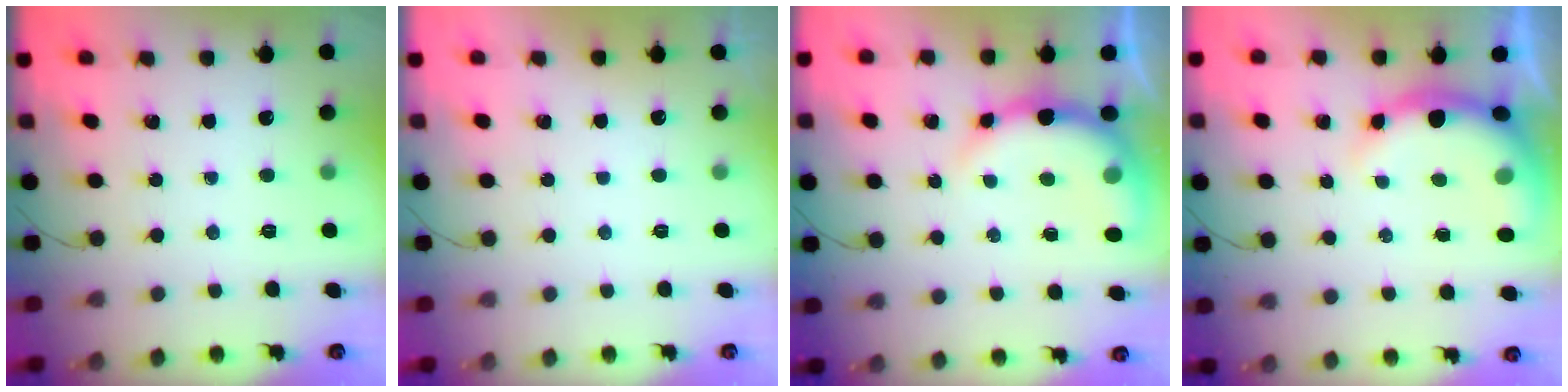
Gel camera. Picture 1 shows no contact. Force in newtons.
{"total": 3.0, "press": 3.0, "slide": 0.1}
{"total": 9.8, "press": 9.6, "slide": 2.1}
{"total": 9.3, "press": 9.2, "slide": 1.8}